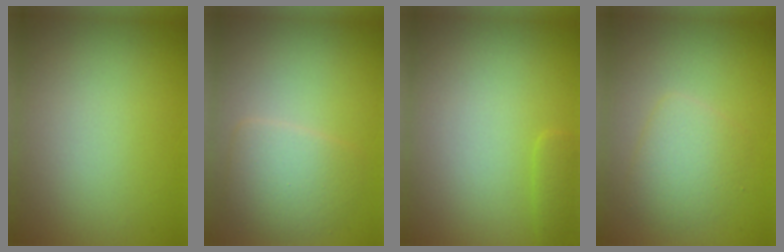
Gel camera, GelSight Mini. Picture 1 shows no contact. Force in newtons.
{"total": 3.5, "press": 3.5, "slide": 0.3}
{"total": 1.0, "press": 1.0, "slide": 0.1}
{"total": 2.8, "press": 2.8, "slide": 0.1}